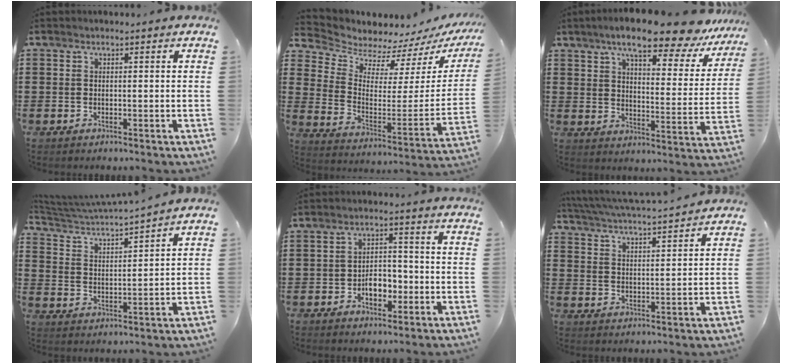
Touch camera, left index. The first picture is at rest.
{"total": 5.6, "force": [5.4, 1.5, -0.2], "torque": [-0.038, -0.056, 0.092]}
{"total": 10.8, "force": [8.9, 1.5, 5.9], "torque": [-0.115, -0.041, 0.150]}
{"total": 3.7, "force": [3.5, -0.3, 1.2], "torque": [-0.046, -0.031, 0.053]}
{"total": 4.6, "force": [-1.6, 2.8, 3.3], "torque": [-0.054, 0.003, -0.032]}
{"total": 4.6, "force": [4.4, -0.4, 1.1], "torque": [-0.042, -0.033, 0.073]}